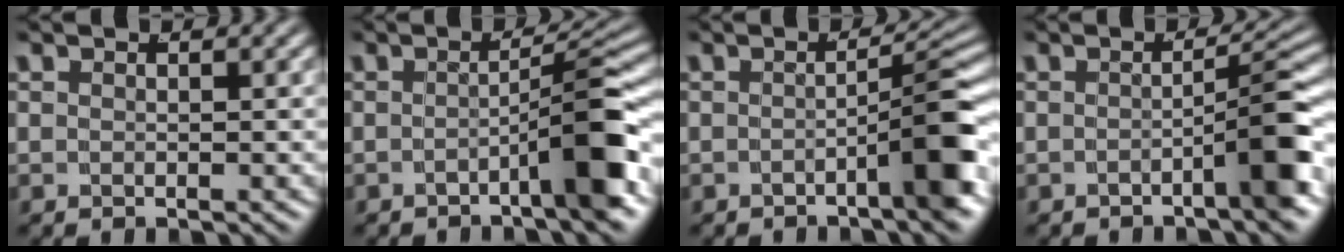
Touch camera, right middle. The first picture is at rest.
{"total": 5.4, "force": [-2.3, 0.4, 4.9], "torque": [-0.061, 0.016, -0.042]}
{"total": 5.0, "force": [-1.9, 0.6, 4.5], "torque": [-0.056, 0.011, -0.035]}
{"total": 4.5, "force": [-1.8, 0.5, 4.1], "torque": [-0.049, 0.011, -0.033]}